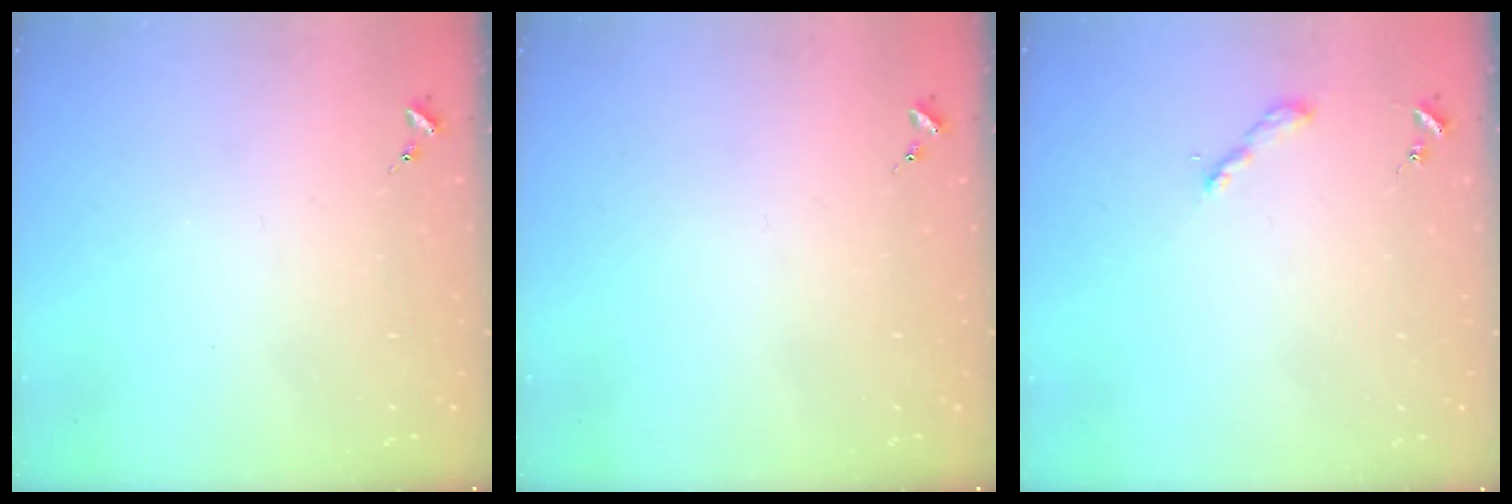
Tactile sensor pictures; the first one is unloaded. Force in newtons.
{"total": 0.0}
{"total": 2.2, "press": 2.2, "slide": 0.2}